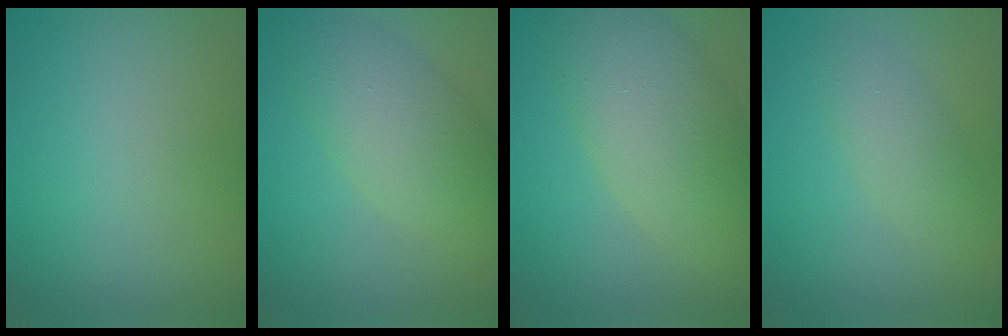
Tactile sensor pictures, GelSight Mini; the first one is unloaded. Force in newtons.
{"total": 5.2, "press": 5.2, "slide": 0.2}
{"total": 7.7, "press": 7.7, "slide": 0.4}
{"total": 2.2, "press": 2.2, "slide": 0.2}